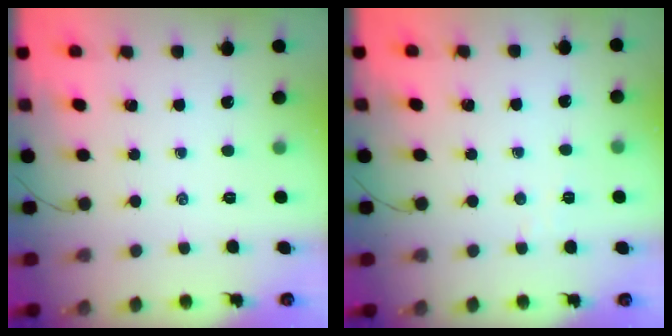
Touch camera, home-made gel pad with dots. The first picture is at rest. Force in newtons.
{"total": 2.2, "press": 2.1, "slide": 0.7}